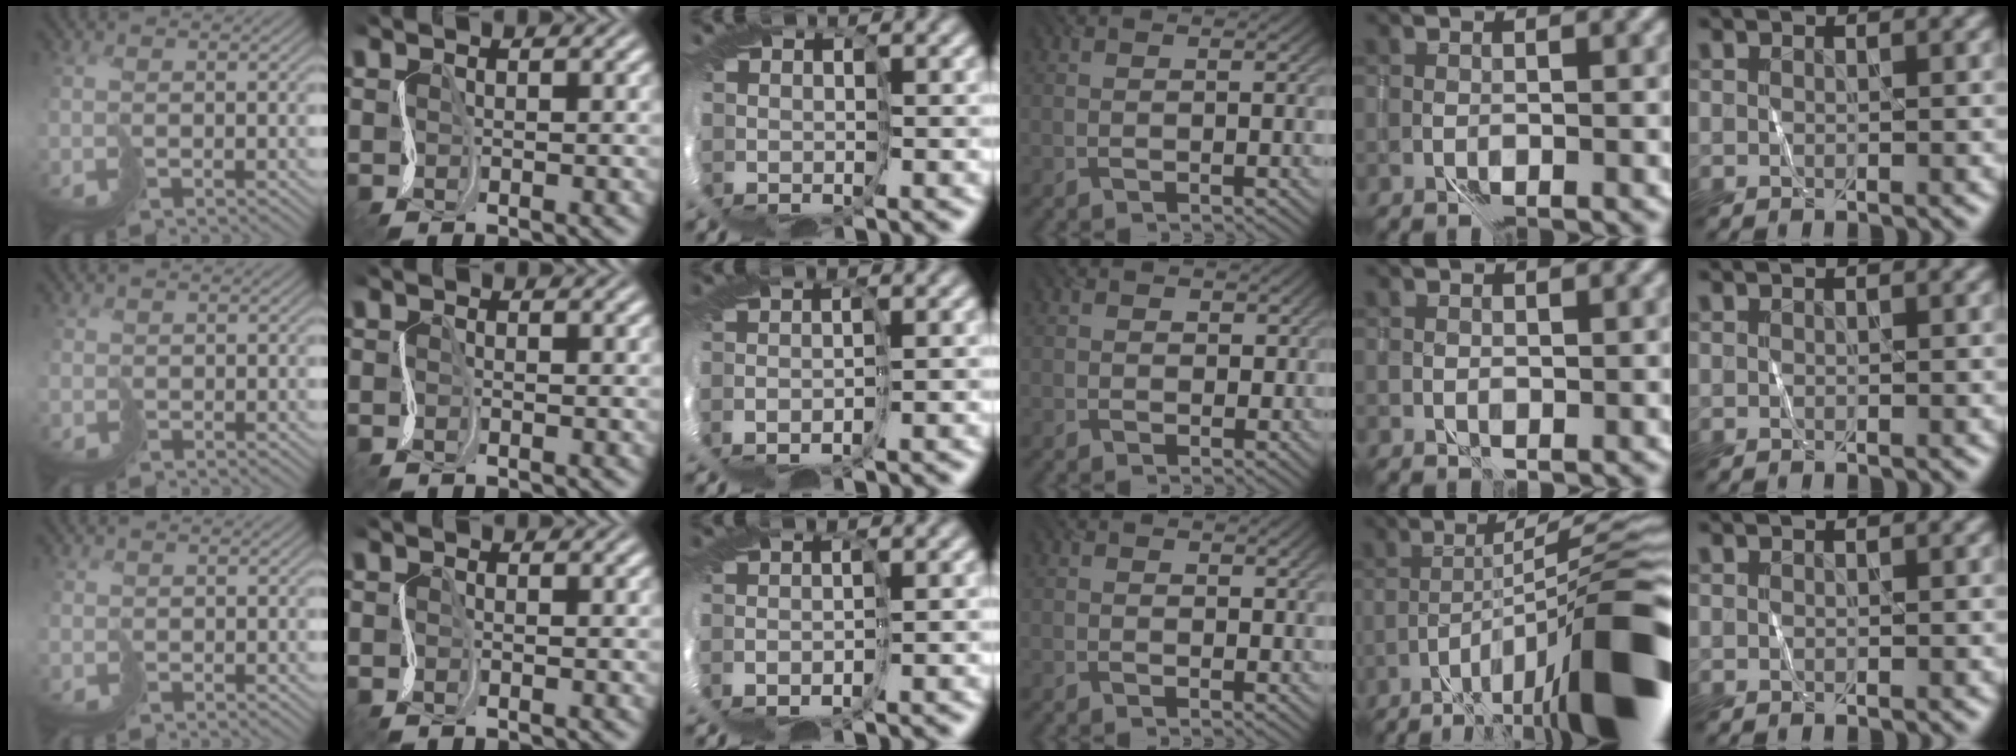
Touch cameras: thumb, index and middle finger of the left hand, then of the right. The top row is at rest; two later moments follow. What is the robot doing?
{"motion": "cut", "object": "paper bag"}